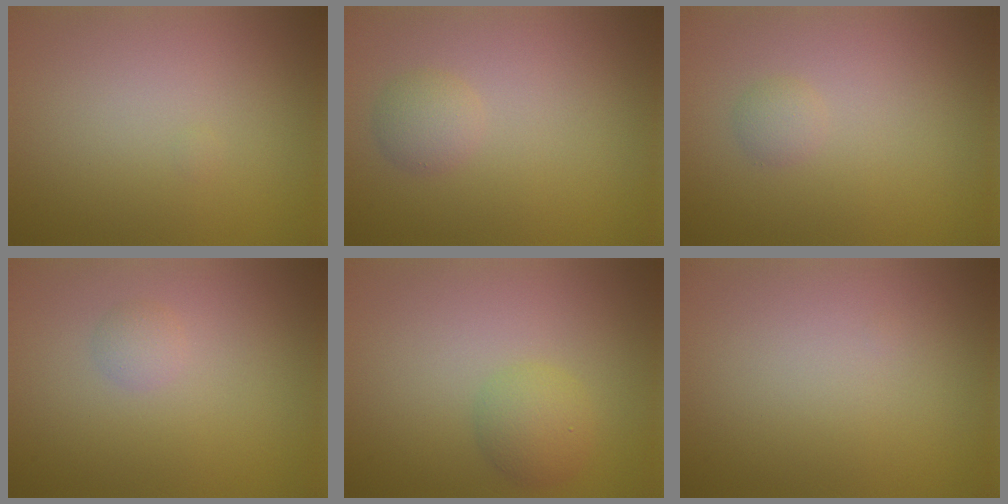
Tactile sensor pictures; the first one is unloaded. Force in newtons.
{"total": 1.7, "press": 1.7, "slide": 0.0}
{"total": 1.0, "press": 1.0, "slide": 0.1}
{"total": 1.0, "press": 1.0, "slide": 0.0}
{"total": 2.4, "press": 2.4, "slide": 0.1}
{"total": 0.0}